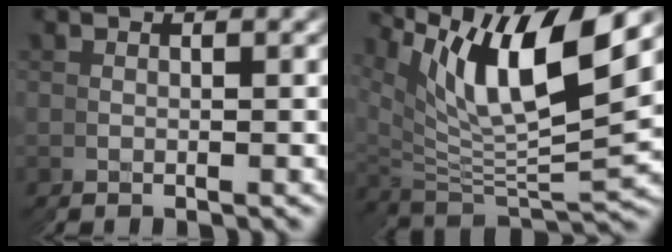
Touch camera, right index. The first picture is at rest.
{"total": 11.4, "force": [4.5, 6.2, 8.5], "torque": [-0.167, -0.002, 0.077]}